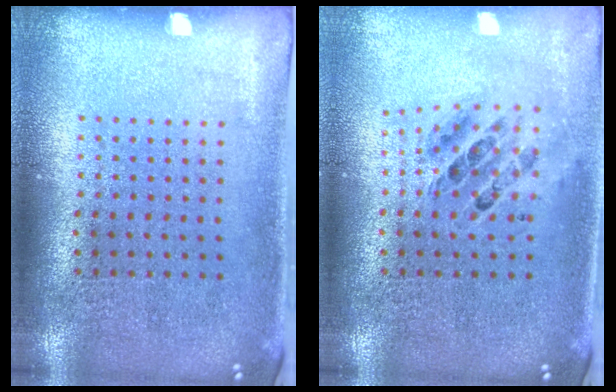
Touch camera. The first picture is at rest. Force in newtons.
{"total": 0.6, "press": 0.6, "slide": 0.2}